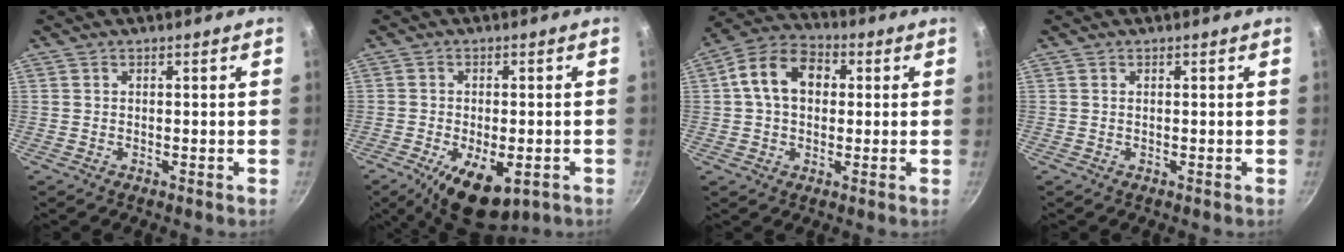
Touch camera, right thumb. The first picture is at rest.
{"total": 10.9, "force": [-4.6, 5.2, 8.4], "torque": [-0.114, 0.006, -0.060]}
{"total": 11.3, "force": [1.6, 8.3, 7.4], "torque": [-0.100, 0.025, 0.008]}
{"total": 0.0}